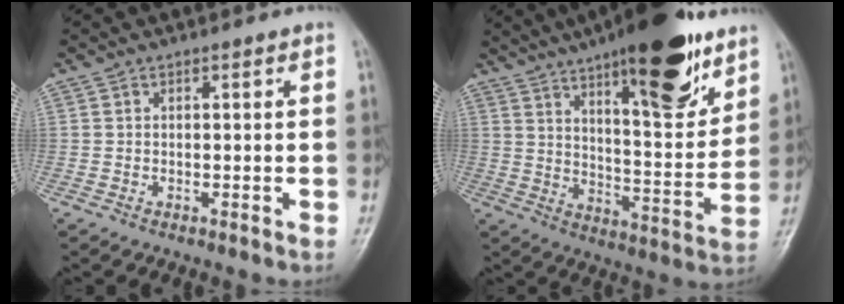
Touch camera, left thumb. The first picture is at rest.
{"total": 23.2, "force": [14.3, 6.7, 17.1], "torque": [-0.229, -0.062, 0.219]}